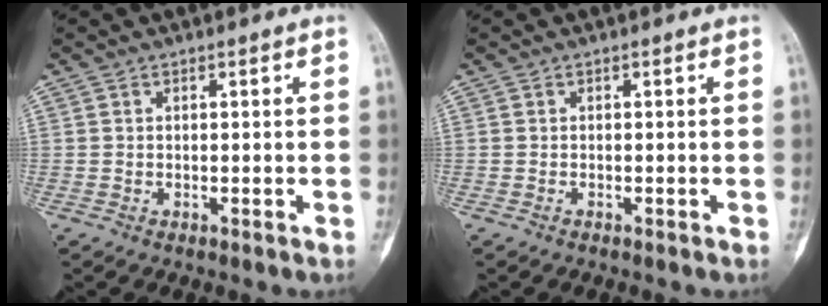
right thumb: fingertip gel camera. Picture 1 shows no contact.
{"total": 0.0}